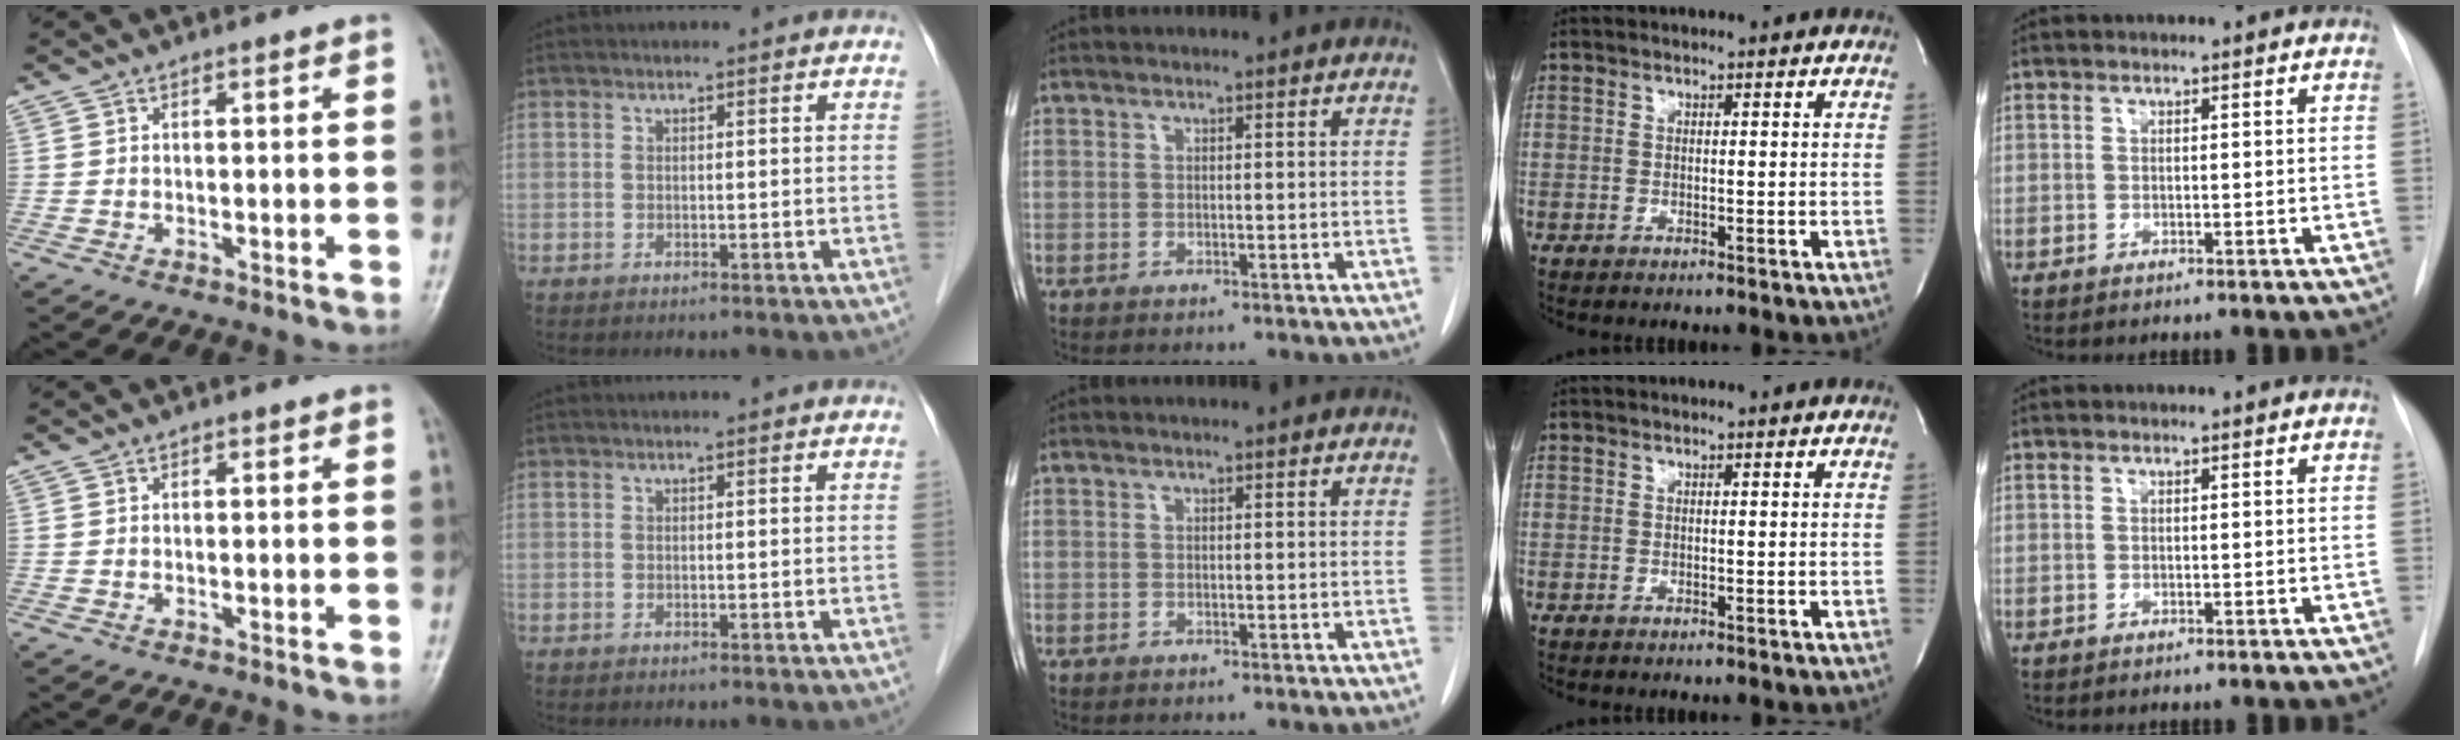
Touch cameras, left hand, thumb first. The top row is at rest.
{}